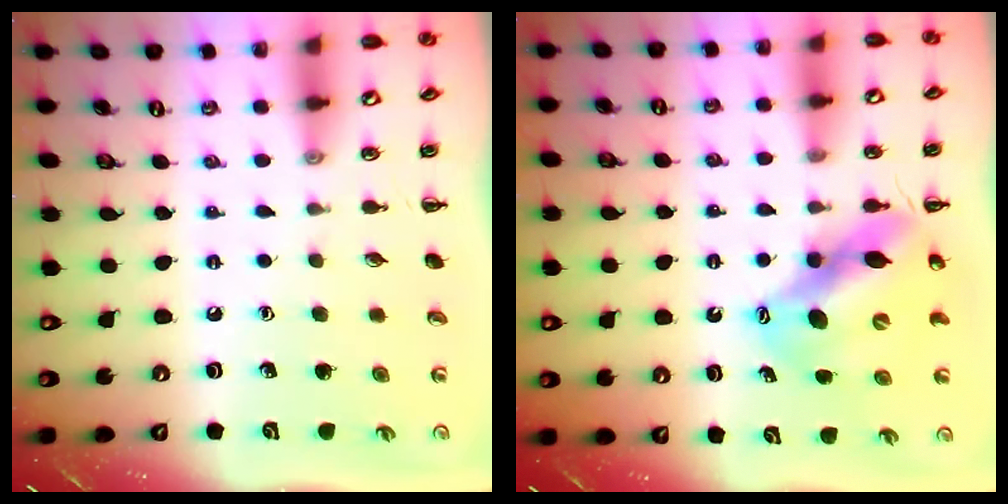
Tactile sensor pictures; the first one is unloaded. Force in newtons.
{"total": 12.5, "press": 11.9, "slide": 3.6}